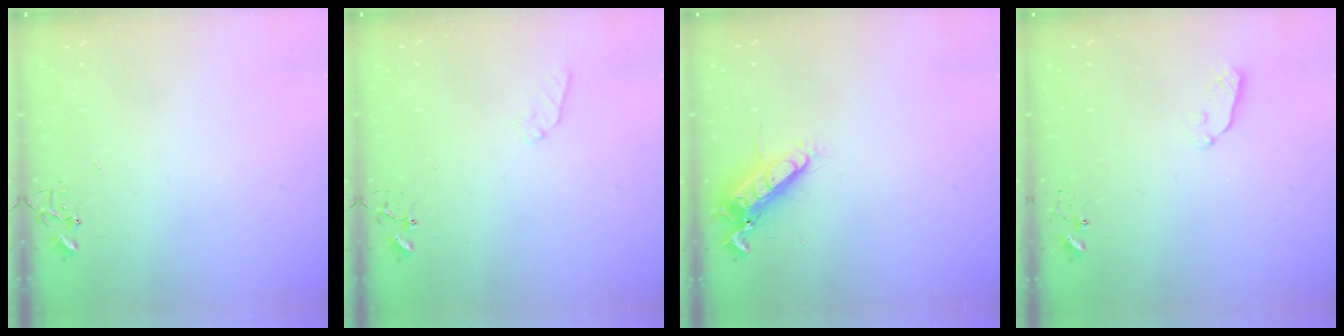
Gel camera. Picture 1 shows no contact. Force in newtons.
{"total": 6.6, "press": 6.5, "slide": 0.6}
{"total": 13.5, "press": 13.3, "slide": 1.9}
{"total": 3.8, "press": 3.8, "slide": 0.6}